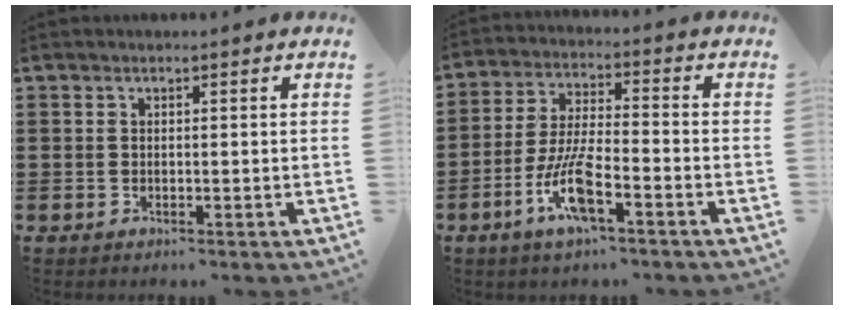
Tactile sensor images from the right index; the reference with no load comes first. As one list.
[{"total": 8.9, "force": [-4.4, 1.9, 7.5], "torque": [-0.166, -0.012, -0.083]}]